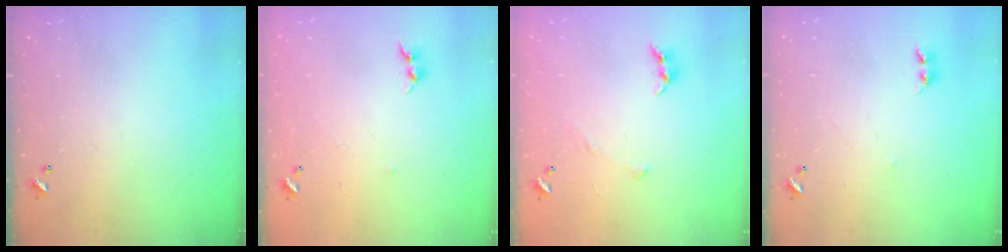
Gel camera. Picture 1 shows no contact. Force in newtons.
{"total": 6.4, "press": 6.3, "slide": 0.6}
{"total": 5.2, "press": 5.1, "slide": 0.6}
{"total": 2.5, "press": 2.4, "slide": 0.4}